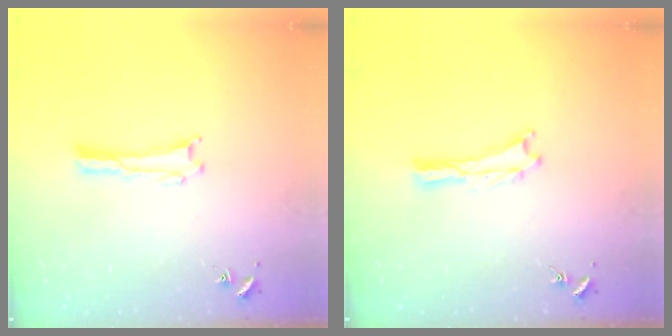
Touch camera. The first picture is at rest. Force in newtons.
{"total": 0.0}